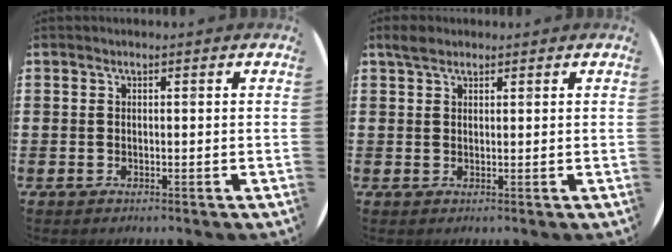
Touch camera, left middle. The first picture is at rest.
{"total": 1.8, "force": [1.5, 0.8, 0.8], "torque": [-0.009, 0.002, 0.026]}